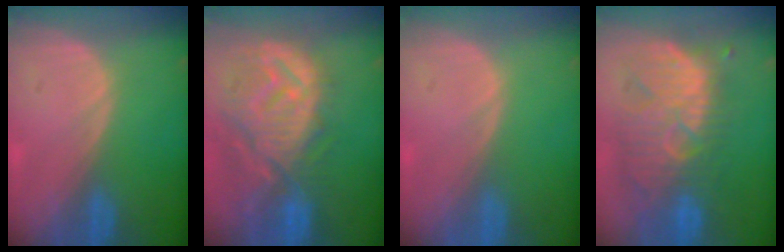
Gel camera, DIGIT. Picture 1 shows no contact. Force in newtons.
{"total": 12.7, "press": 11.3, "slide": 5.9}
{"total": 0.0}
{"total": 11.5, "press": 10.9, "slide": 3.7}